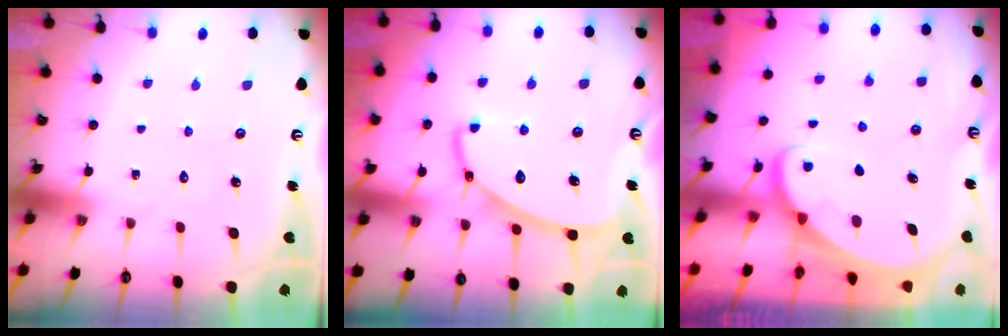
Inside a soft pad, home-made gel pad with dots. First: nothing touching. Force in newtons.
{"total": 9.7, "press": 9.7, "slide": 0.4}
{"total": 3.0, "press": 3.0, "slide": 0.2}